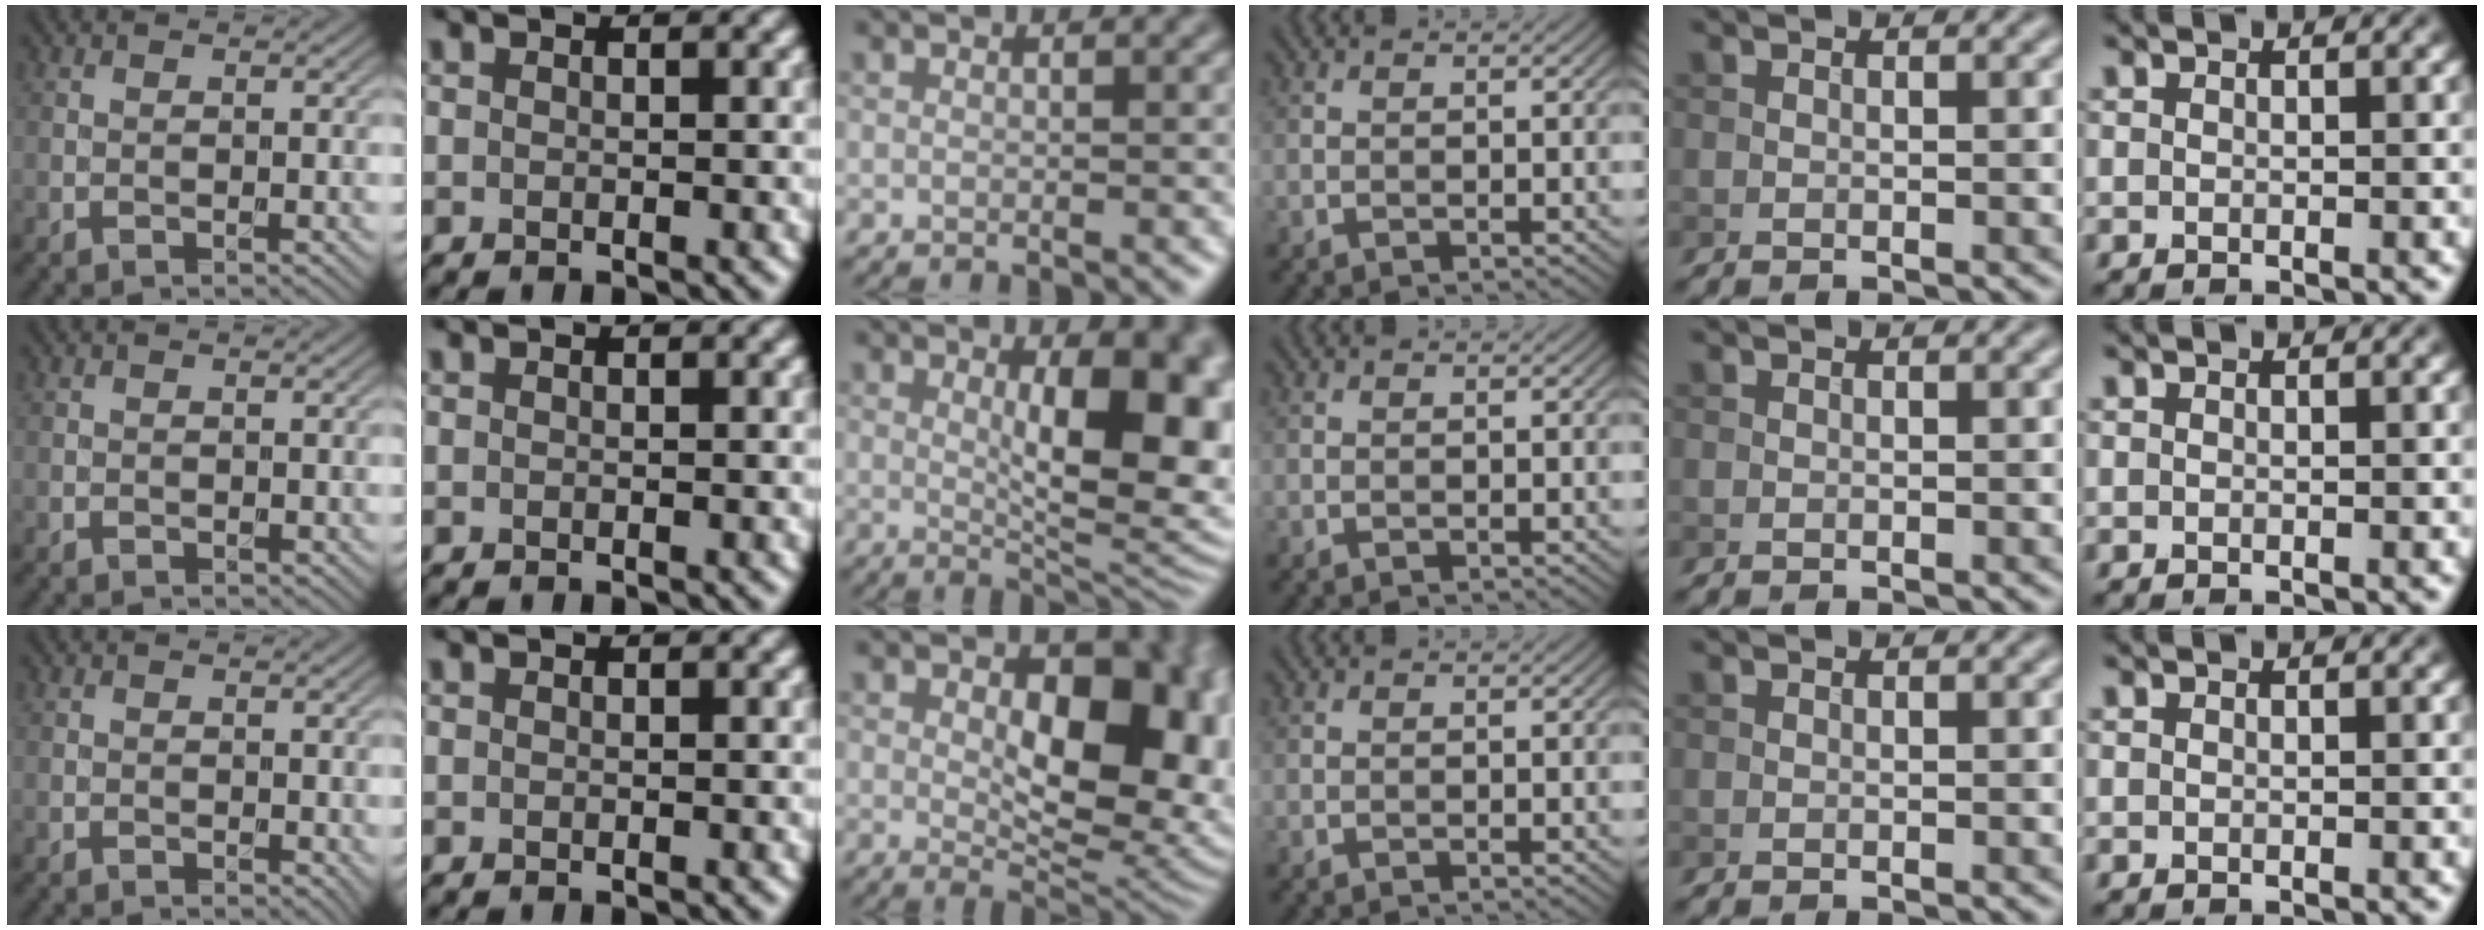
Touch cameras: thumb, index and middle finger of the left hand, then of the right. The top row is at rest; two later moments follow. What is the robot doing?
{"motion": "unscrew", "object": "dispenser bottle"}